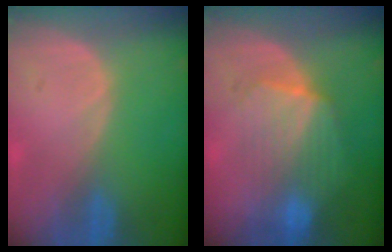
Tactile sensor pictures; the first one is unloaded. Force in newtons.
{"total": 7.2, "press": 7.1, "slide": 0.4}